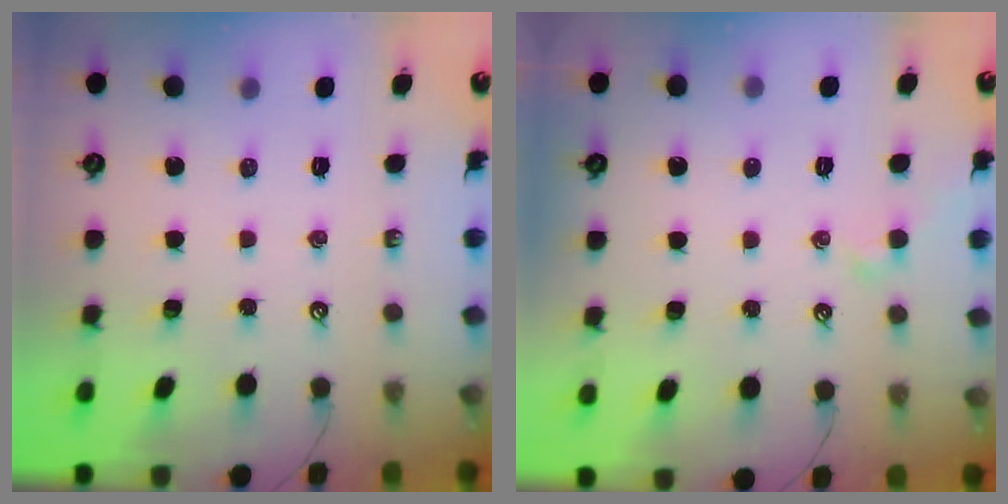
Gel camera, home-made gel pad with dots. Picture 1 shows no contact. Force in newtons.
{"total": 2.0, "press": 2.0, "slide": 0.4}